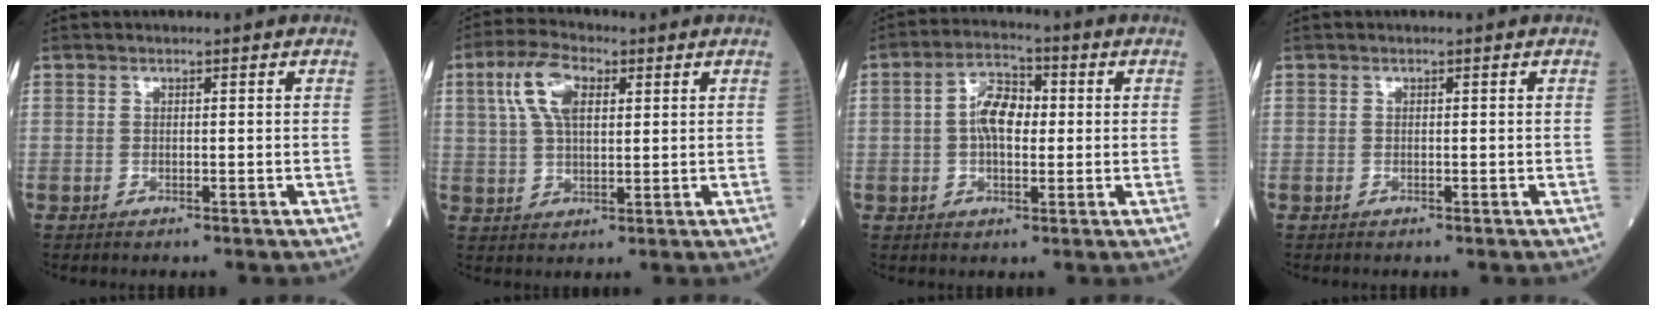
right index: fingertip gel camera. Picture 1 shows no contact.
{"total": 7.8, "force": [2.8, 3.4, 6.4], "torque": [-0.141, 0.020, 0.054]}
{"total": 6.6, "force": [0.4, 3.4, 5.7], "torque": [-0.109, 0.017, 0.002]}
{"total": 0.0}